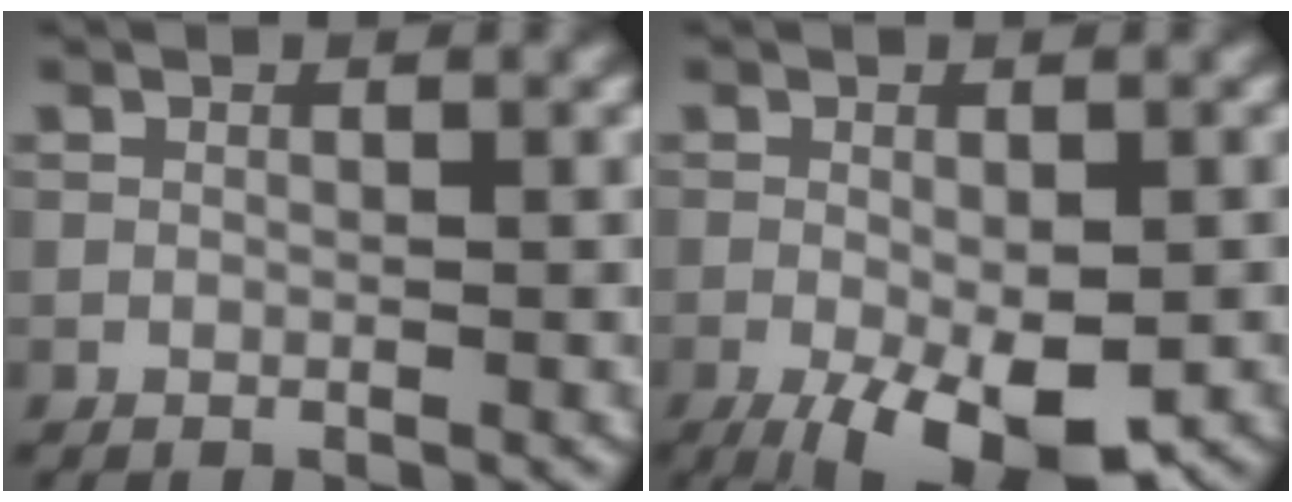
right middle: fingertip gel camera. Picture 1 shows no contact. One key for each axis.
{"total": 8.5, "fx": -4.0, "fy": 3.3, "fz": 6.8, "tx": -0.119, "ty": -0.024, "tz": -0.046}